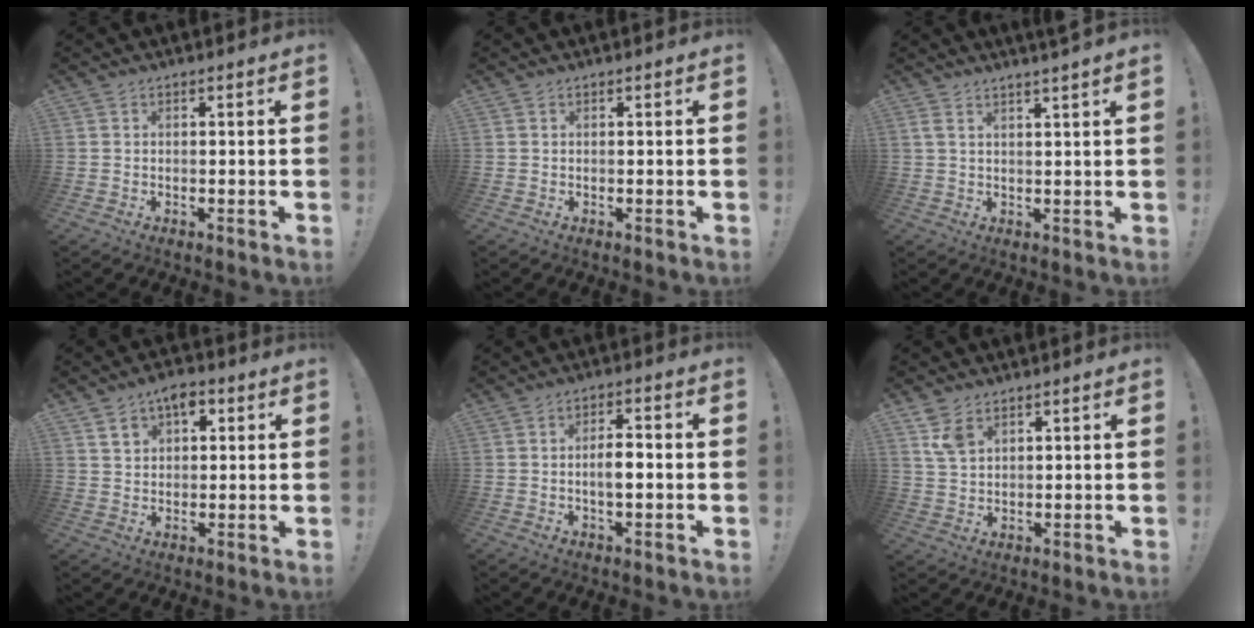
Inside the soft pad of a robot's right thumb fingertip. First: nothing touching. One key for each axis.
{"total": 0.0}
{"total": 3.5, "fx": 2.5, "fy": -0.7, "fz": 2.3, "tx": -0.045, "ty": -0.011, "tz": 0.042}
{"total": 7.5, "fx": 3.5, "fy": 5.1, "fz": 4.2, "tx": -0.058, "ty": -0.002, "tz": 0.061}
{"total": 4.3, "fx": -0.7, "fy": 1.7, "fz": 3.9, "tx": -0.062, "ty": 0.005, "tz": -0.016}
{"total": 5.3, "fx": 3.2, "fy": 3.0, "fz": 3.0, "tx": -0.054, "ty": -0.011, "tz": 0.063}